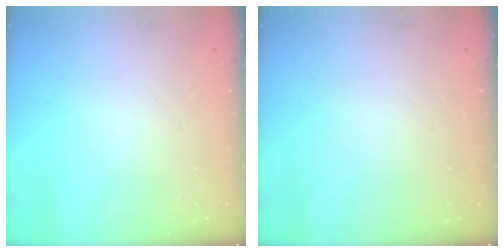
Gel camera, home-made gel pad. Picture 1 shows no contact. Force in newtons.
{"total": 0.0}